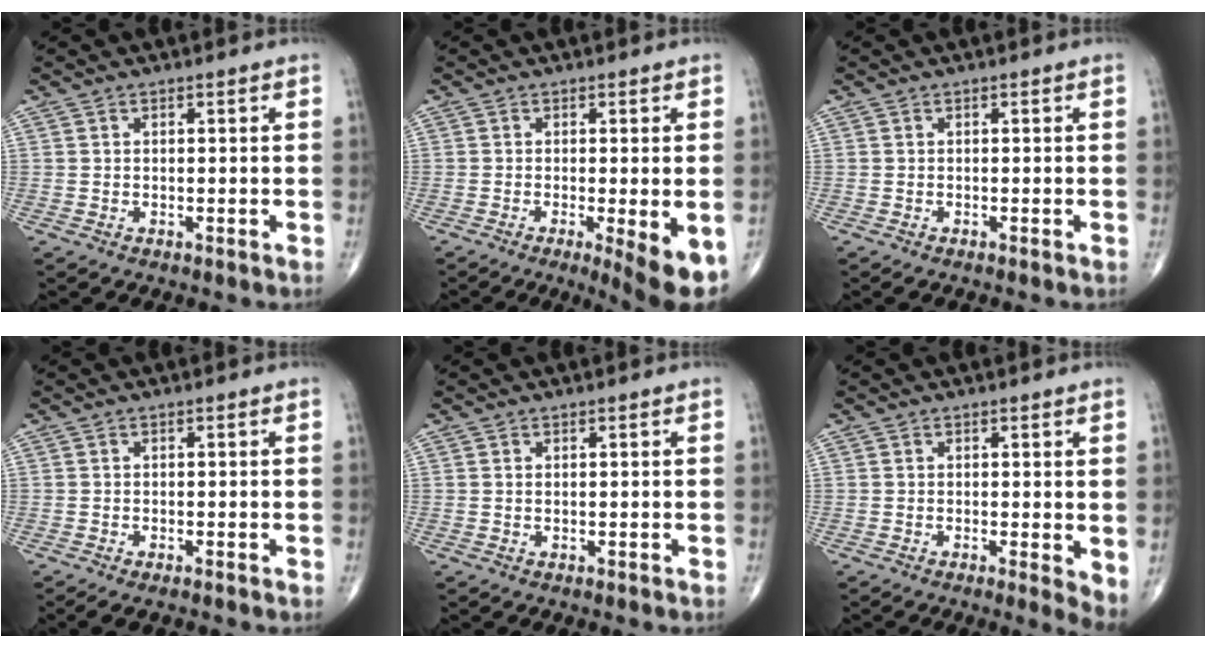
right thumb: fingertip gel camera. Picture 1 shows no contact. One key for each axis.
{"total": 8.6, "fx": -3.1, "fy": 1.7, "fz": 7.8, "tx": -0.105, "ty": -0.023, "tz": -0.046}
{"total": 0.5, "fx": -0.4, "fy": 0.0, "fz": 0.3, "tx": -0.006, "ty": -0.002, "tz": -0.007}
{"total": 1.7, "fx": -1.2, "fy": 0.4, "fz": 1.2, "tx": -0.030, "ty": -0.004, "tz": -0.023}
{"total": 0.0}
{"total": 3.6, "fx": 0.2, "fy": 1.1, "fz": 3.5, "tx": -0.047, "ty": -0.012, "tz": 0.001}